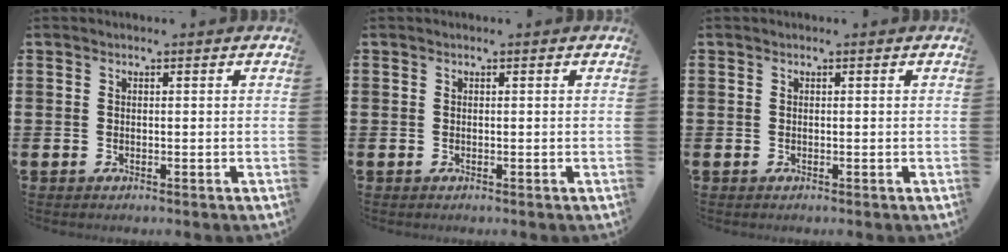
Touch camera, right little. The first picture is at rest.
{"total": 0.0}
{"total": 0.0}